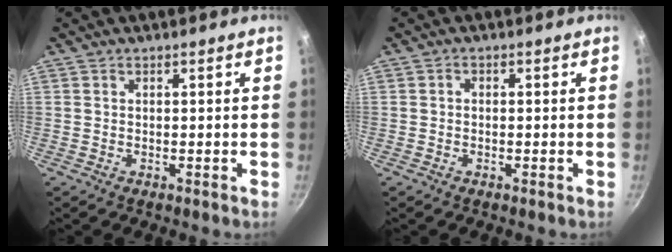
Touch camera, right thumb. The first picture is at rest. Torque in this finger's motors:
{"motor_torque": [-0.11, -0.06, 0.05, 0.00, 0.00]}